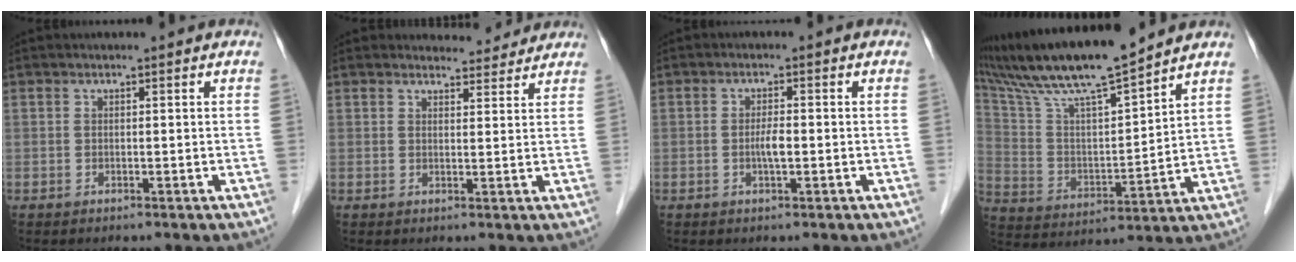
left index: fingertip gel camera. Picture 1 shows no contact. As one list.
[{"total": 4.2, "force": [4.0, 1.1, 0.0], "torque": [0.001, 0.001, 0.047]}, {"total": 2.2, "force": [-0.6, 0.4, 2.0], "torque": [-0.040, -0.001, -0.011]}, {"total": 16.4, "force": [14.0, 0.2, 8.4], "torque": [-0.160, 0.005, 0.258]}]